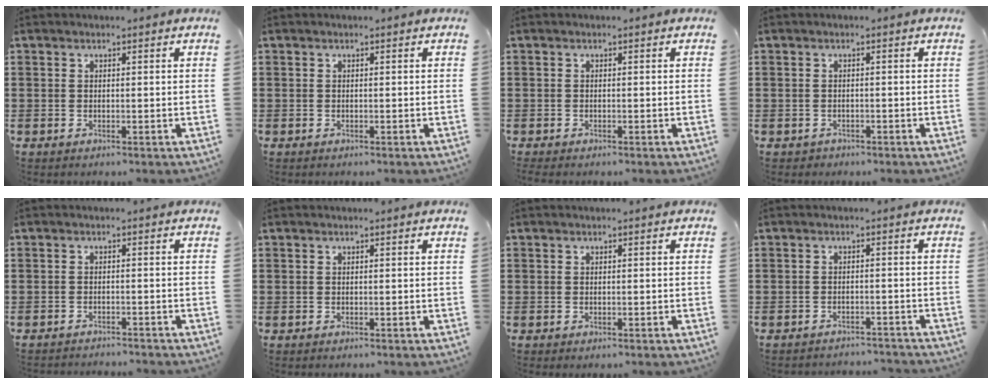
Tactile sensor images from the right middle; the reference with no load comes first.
{"total": 0.0}
{"total": 0.0}
{"total": 0.5, "force": [-0.4, 0.3, -0.1], "torque": [0.000, 0.004, -0.012]}
{"total": 1.3, "force": [-1.3, 0.0, 0.0], "torque": [-0.003, 0.002, -0.027]}
{"total": 0.0}
{"total": 0.0}
{"total": 2.1, "force": [-2.1, 0.2, -0.1], "torque": [-0.003, 0.002, -0.046]}